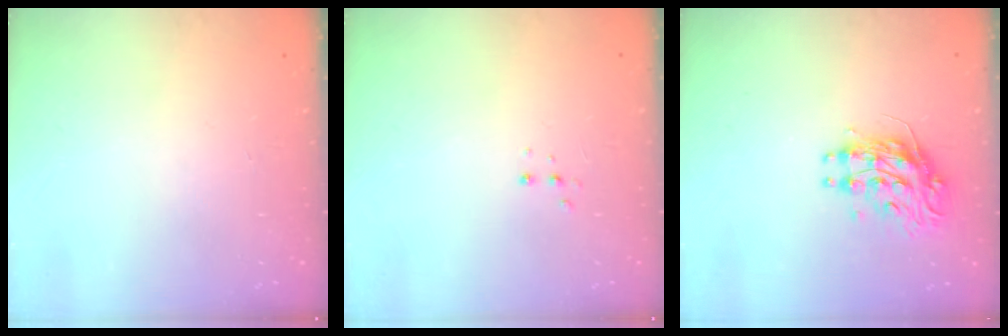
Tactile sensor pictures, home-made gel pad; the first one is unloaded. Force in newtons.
{"total": 2.7, "press": 2.7, "slide": 0.5}
{"total": 10.1, "press": 10.0, "slide": 0.9}